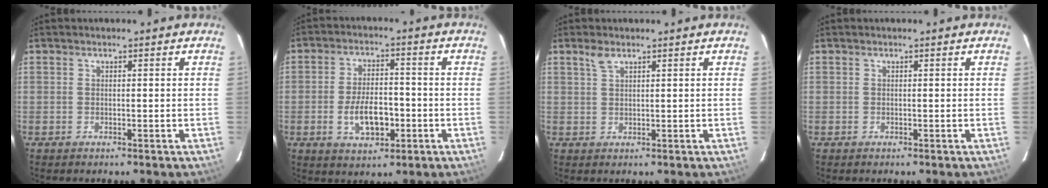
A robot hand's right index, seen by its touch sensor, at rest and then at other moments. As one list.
[{"total": 8.4, "force": [-2.6, 4.2, 6.8], "torque": [-0.133, 0.004, -0.036]}, {"total": 1.9, "force": [1.4, 0.7, 1.1], "torque": [-0.023, 0.005, 0.028]}, {"total": 0.0}]